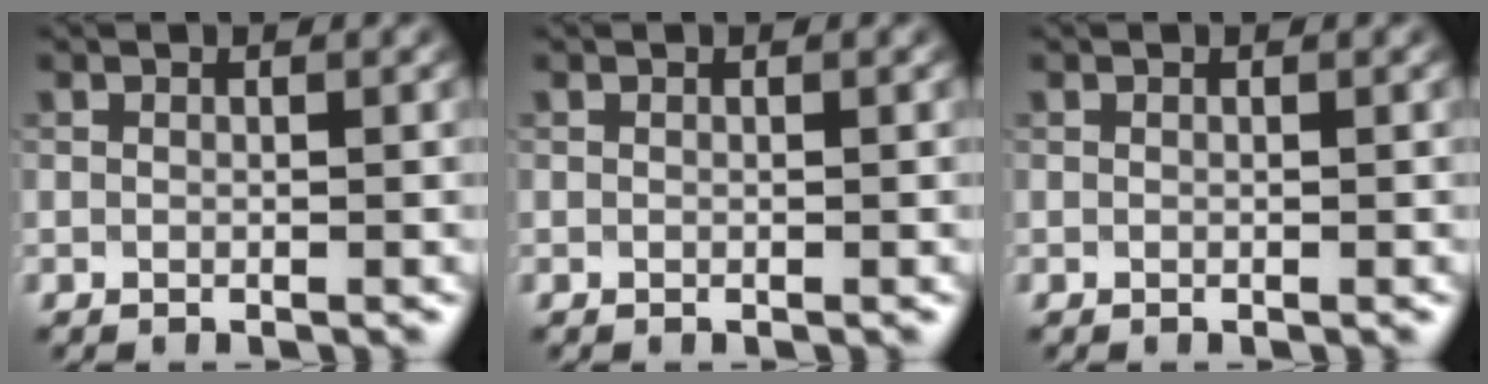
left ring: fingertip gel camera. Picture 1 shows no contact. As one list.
[{"total": 0.0}, {"total": 0.0}]